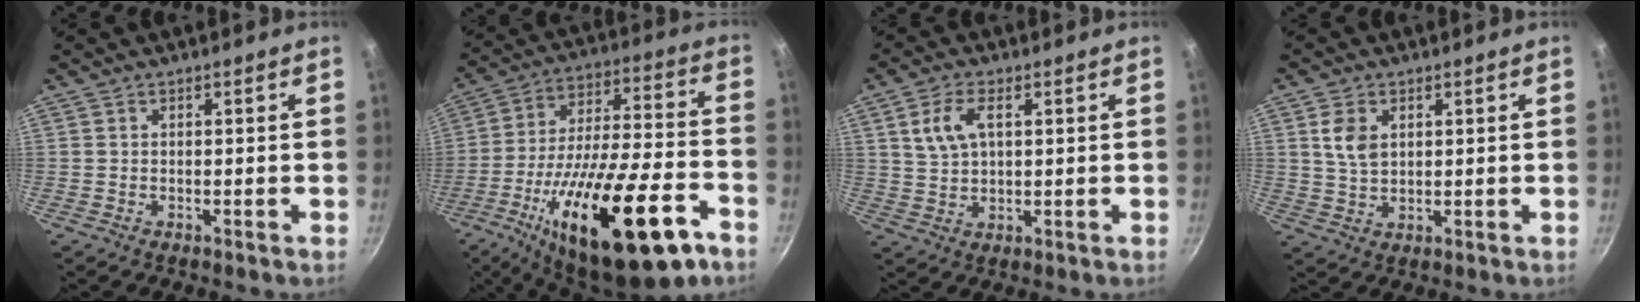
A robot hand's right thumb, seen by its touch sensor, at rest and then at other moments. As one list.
[{"total": 30.3, "force": [-14.6, 10.3, 24.4], "torque": [-0.376, 0.046, -0.229]}, {"total": 7.0, "force": [2.3, 3.9, 5.3], "torque": [-0.100, 0.003, 0.047]}, {"total": 5.2, "force": [1.7, 3.5, 3.5], "torque": [-0.059, -0.008, 0.036]}]